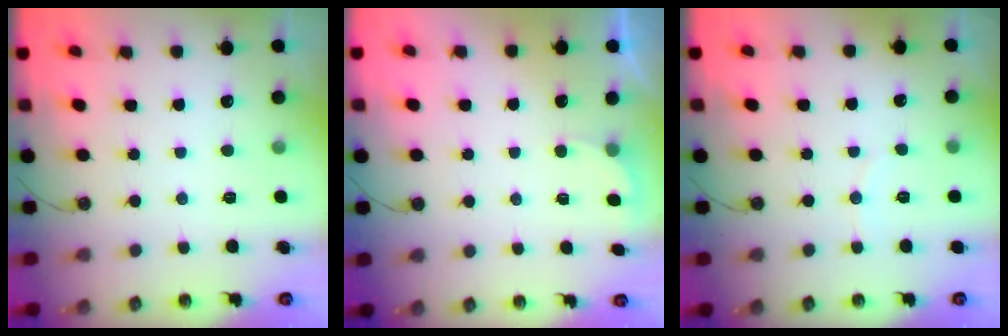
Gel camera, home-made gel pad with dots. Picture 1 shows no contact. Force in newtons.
{"total": 1.8, "press": 1.7, "slide": 0.8}
{"total": 2.6, "press": 2.6, "slide": 0.3}